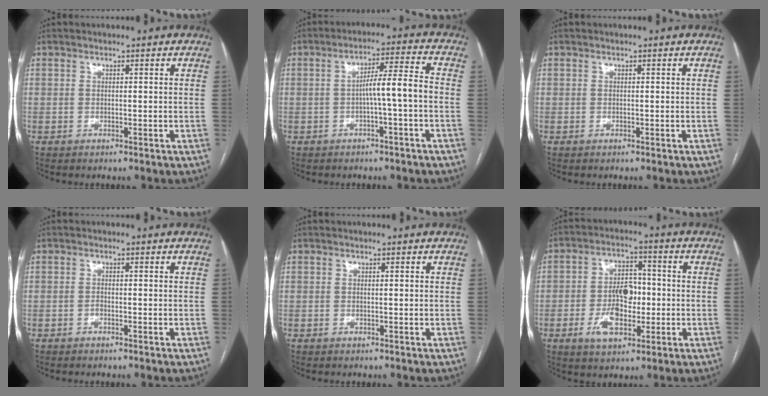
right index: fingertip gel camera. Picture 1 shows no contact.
{"total": 6.2, "force": [-1.4, -0.4, 6.0], "torque": [-0.096, 0.020, -0.020]}
{"total": 0.0}
{"total": 0.5, "force": [-0.4, 0.1, 0.3], "torque": [-0.004, 0.001, -0.009]}
{"total": 0.0}
{"total": 8.6, "force": [-2.0, 4.7, 6.9], "torque": [-0.134, 0.014, -0.029]}